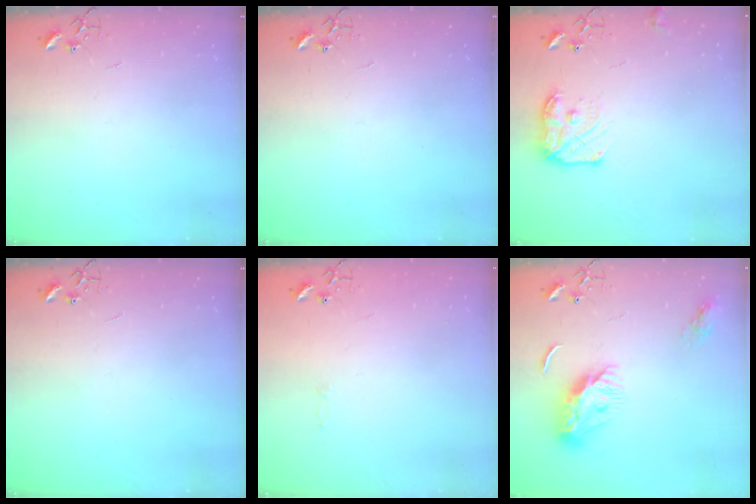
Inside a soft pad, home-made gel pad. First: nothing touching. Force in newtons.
{"total": 0.0}
{"total": 11.8, "press": 11.8, "slide": 0.6}
{"total": 0.0}
{"total": 2.8, "press": 2.8, "slide": 0.4}
{"total": 12.7, "press": 12.7, "slide": 0.3}